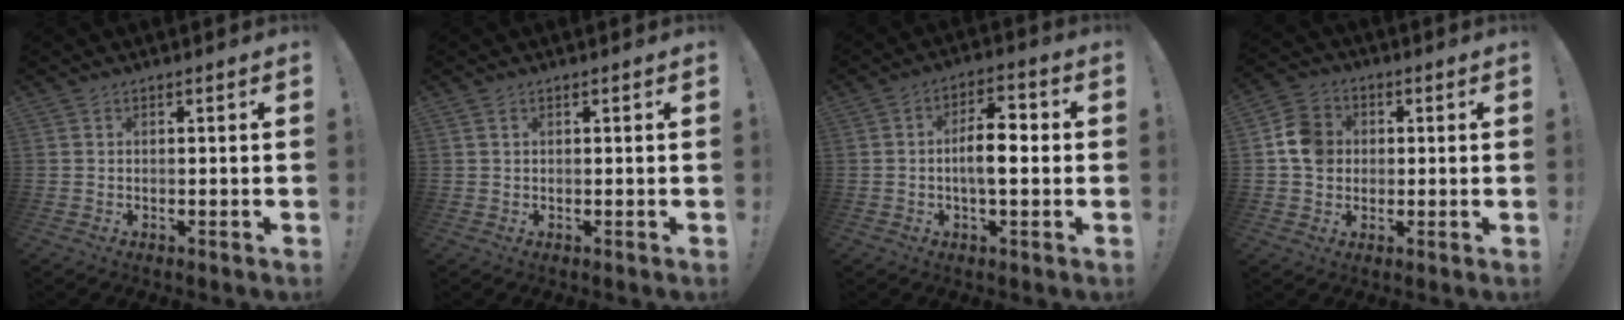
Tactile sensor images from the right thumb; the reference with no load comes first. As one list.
[{"total": 0.9, "force": [0.5, 0.4, 0.6], "torque": [-0.014, 0.002, 0.009]}, {"total": 8.9, "force": [-0.6, 3.7, 8.0], "torque": [-0.124, 0.005, -0.017]}, {"total": 8.6, "force": [0.7, 7.7, 3.8], "torque": [-0.056, 0.018, 0.020]}]